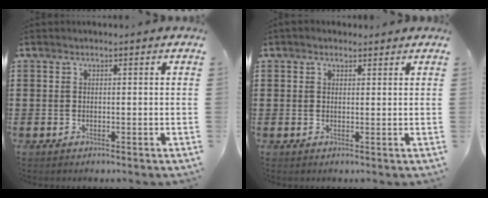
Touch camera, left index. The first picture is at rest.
{"total": 1.3, "force": [1.0, 0.7, 0.3], "torque": [-0.009, 0.006, 0.018]}